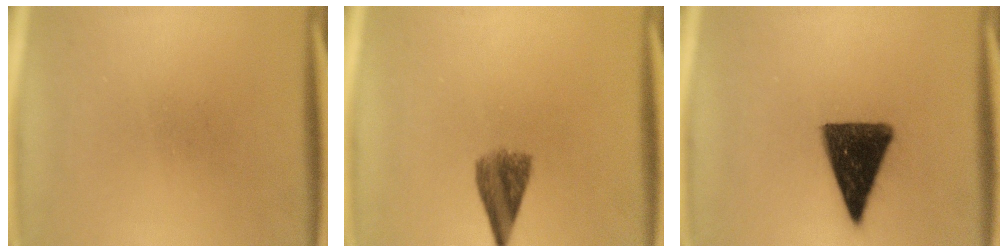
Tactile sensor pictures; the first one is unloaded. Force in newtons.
{"total": 5.3}
{"total": 13.3}